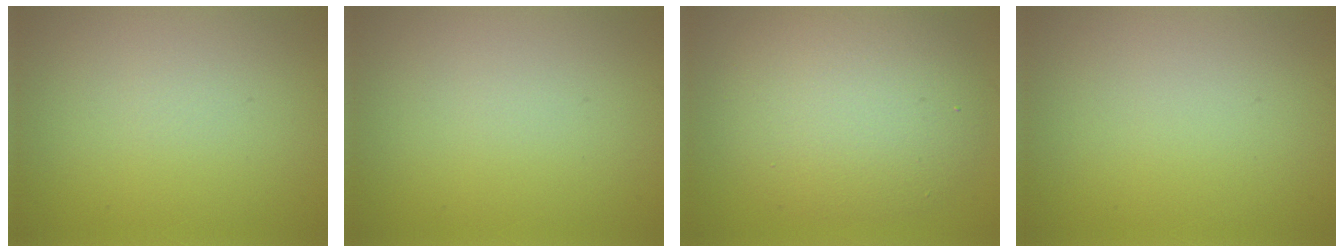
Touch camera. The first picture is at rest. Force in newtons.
{"total": 0.0}
{"total": 7.3, "press": 7.2, "slide": 0.8}
{"total": 0.0}